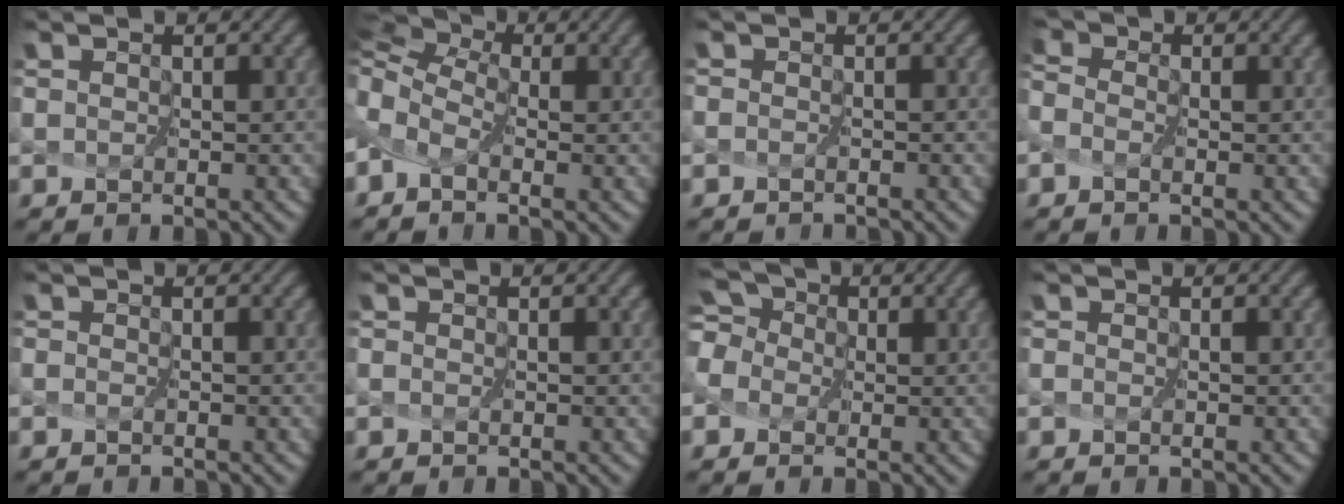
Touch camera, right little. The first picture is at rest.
{"total": 7.2, "force": [2.1, 4.8, 4.9], "torque": [-0.104, 0.035, 0.009]}
{"total": 1.1, "force": [-1.0, -0.3, -0.4], "torque": [0.004, -0.001, -0.012]}
{"total": 1.8, "force": [-0.5, 1.3, 1.2], "torque": [-0.029, 0.005, -0.011]}
{"total": 0.7, "force": [-0.6, -0.2, -0.2], "torque": [0.002, 0.000, -0.005]}
{"total": 0.0}
{"total": 3.6, "force": [0.2, 3.0, 2.0], "torque": [-0.054, 0.022, 0.007]}
{"total": 0.0}